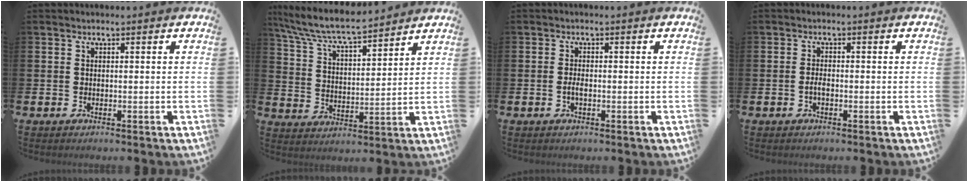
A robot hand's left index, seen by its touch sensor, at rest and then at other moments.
{"total": 7.5, "force": [7.0, 0.8, 2.6], "torque": [-0.079, -0.045, 0.121]}
{"total": 1.4, "force": [-0.4, 0.5, 1.2], "torque": [-0.017, -0.002, -0.010]}
{"total": 1.3, "force": [-0.5, 0.5, 1.1], "torque": [-0.014, -0.002, -0.012]}